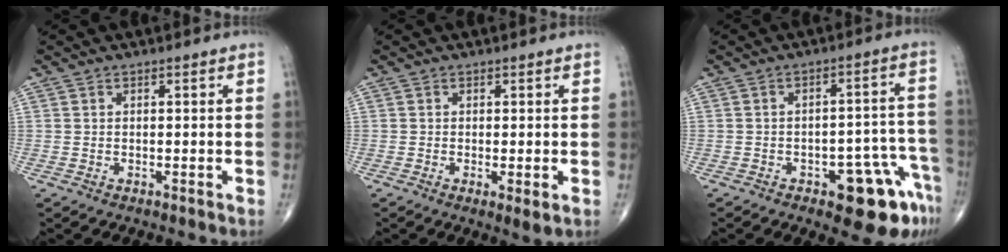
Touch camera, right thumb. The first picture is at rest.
{"total": 2.5, "force": [-0.6, 0.4, 2.4], "torque": [-0.044, -0.011, -0.011]}
{"total": 12.0, "force": [-6.4, 4.5, 9.1], "torque": [-0.074, 0.048, -0.075]}